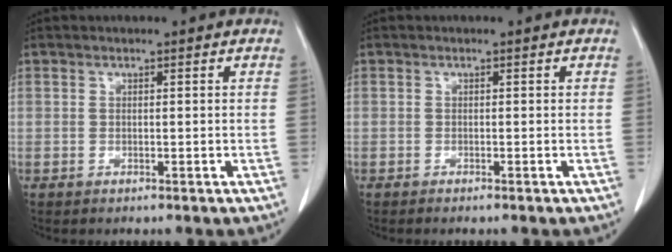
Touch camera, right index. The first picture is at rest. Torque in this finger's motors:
{"motor_torque": [-0.03, -0.05, -0.04, 0.01]}